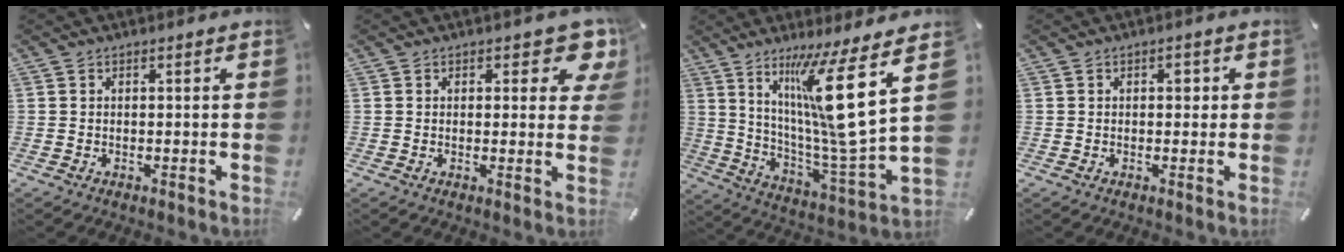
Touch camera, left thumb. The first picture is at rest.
{"total": 6.2, "force": [3.3, 3.2, 4.1], "torque": [-0.032, -0.019, 0.049]}
{"total": 19.4, "force": [9.1, 2.3, 17.0], "torque": [-0.285, -0.075, 0.133]}
{"total": 2.0, "force": [0.3, 1.4, 1.3], "torque": [-0.012, 0.003, -0.001]}